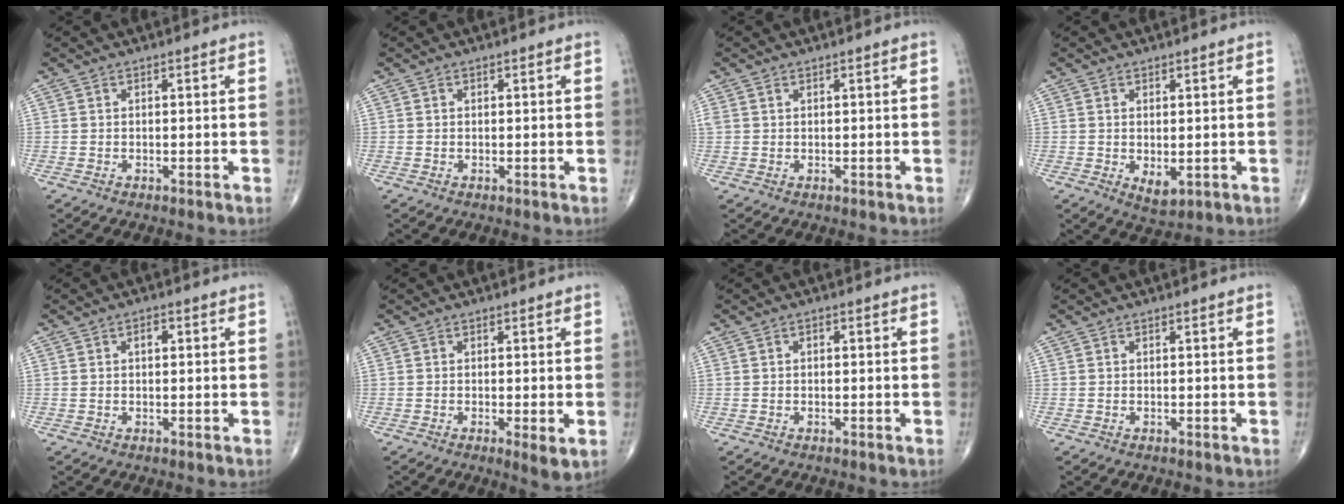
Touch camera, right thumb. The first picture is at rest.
{"total": 0.0}
{"total": 0.9, "force": [0.5, 0.7, 0.4], "torque": [-0.005, 0.005, 0.011]}
{"total": 3.4, "force": [-0.4, 1.8, 2.9], "torque": [-0.037, -0.009, 0.003]}
{"total": 1.6, "force": [0.4, 1.0, 1.3], "torque": [-0.018, 0.007, 0.005]}
{"total": 3.1, "force": [-0.6, 0.7, 3.0], "torque": [-0.052, -0.012, -0.012]}
{"total": 0.6, "force": [0.0, 0.4, 0.4], "torque": [-0.001, 0.002, -0.003]}
{"total": 0.0}